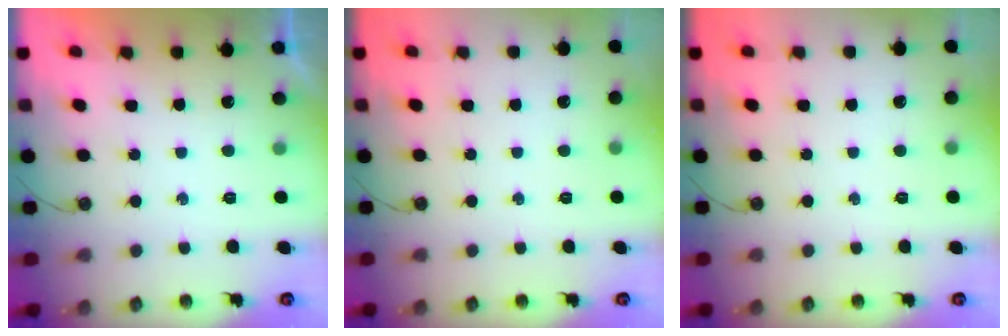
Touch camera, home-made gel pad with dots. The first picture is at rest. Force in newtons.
{"total": 0.0}
{"total": 0.0}